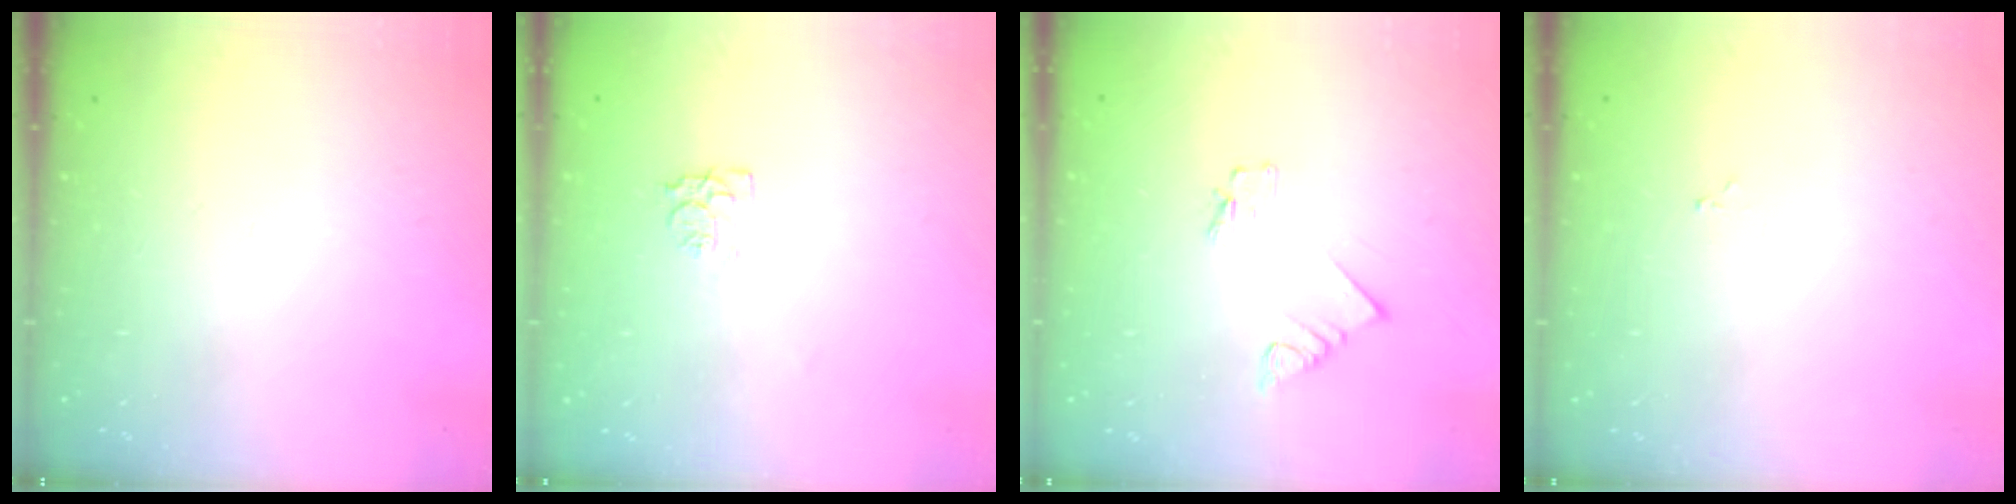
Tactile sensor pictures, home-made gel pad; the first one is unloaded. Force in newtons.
{"total": 5.0, "press": 4.9, "slide": 0.5}
{"total": 1.8, "press": 1.7, "slide": 0.2}
{"total": 1.9, "press": 1.9, "slide": 0.3}